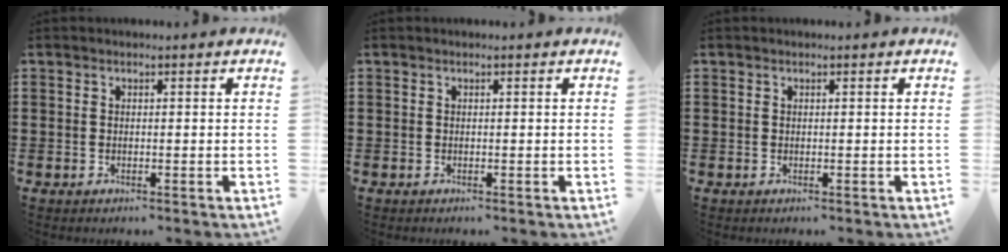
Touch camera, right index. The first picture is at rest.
{"total": 0.0}
{"total": 0.0}